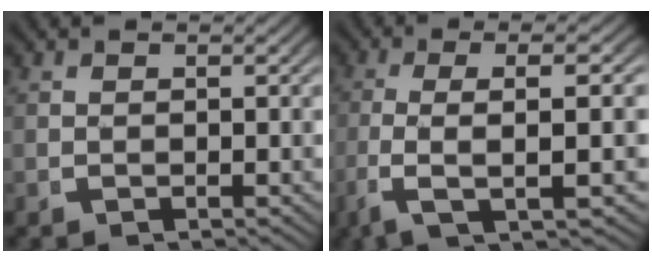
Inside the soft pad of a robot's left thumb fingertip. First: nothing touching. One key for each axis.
{"total": 7.2, "fx": -0.8, "fy": 1.8, "fz": 6.9, "tx": -0.141, "ty": -0.005, "tz": -0.006}